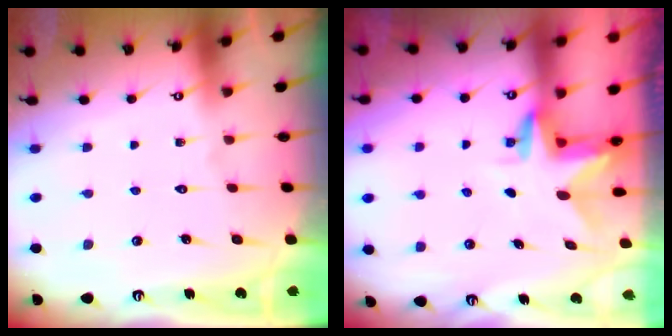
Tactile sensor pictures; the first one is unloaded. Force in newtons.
{"total": 2.9, "press": 2.9, "slide": 0.3}